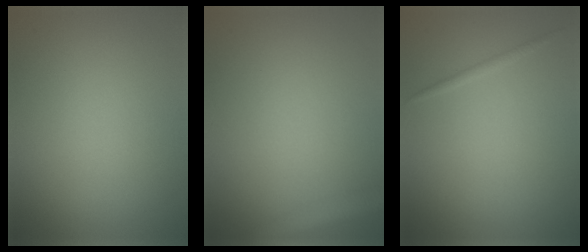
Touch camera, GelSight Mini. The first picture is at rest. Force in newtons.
{"total": 2.9, "press": 2.9, "slide": 0.1}
{"total": 0.7, "press": 0.7, "slide": 0.0}